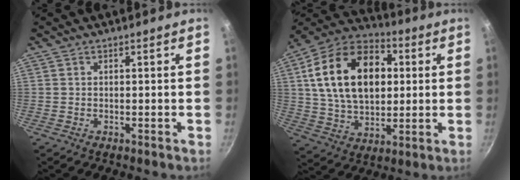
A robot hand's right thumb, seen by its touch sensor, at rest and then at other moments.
{"total": 23.1, "force": [4.4, 15.2, 16.8], "torque": [-0.266, 0.014, 0.068]}